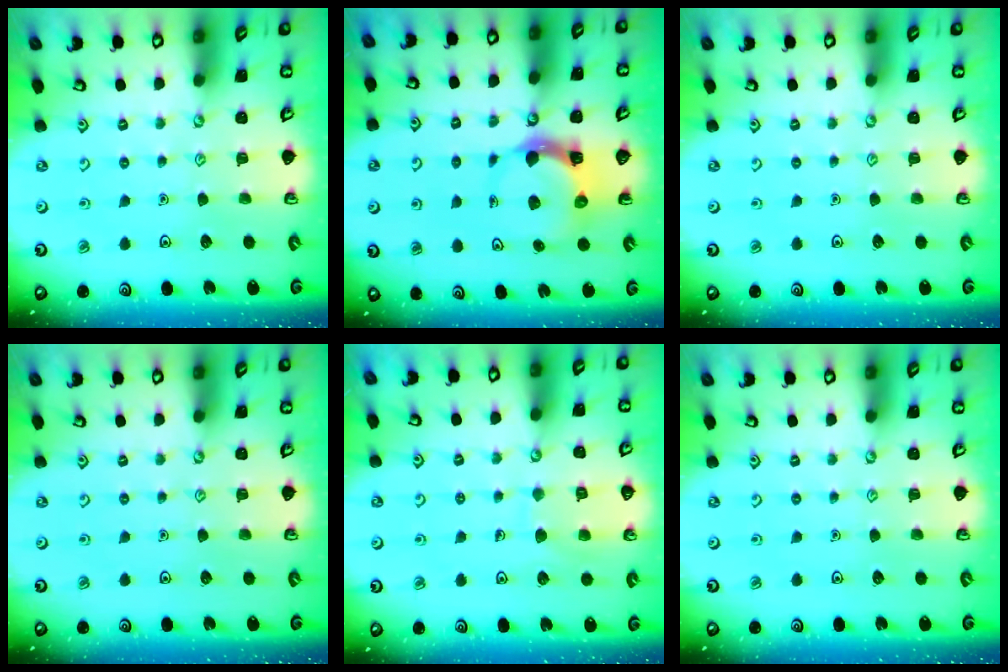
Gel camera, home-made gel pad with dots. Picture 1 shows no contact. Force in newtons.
{"total": 4.7, "press": 4.7, "slide": 0.7}
{"total": 0.0}
{"total": 0.0}
{"total": 7.1, "press": 7.1, "slide": 0.3}
{"total": 0.0}